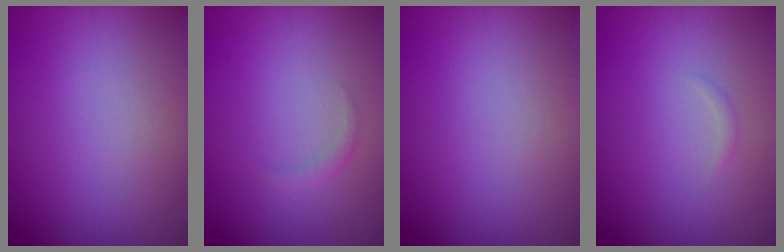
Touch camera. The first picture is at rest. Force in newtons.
{"total": 0.9, "press": 0.9, "slide": 0.1}
{"total": 0.0}
{"total": 0.5, "press": 0.5, "slide": 0.0}